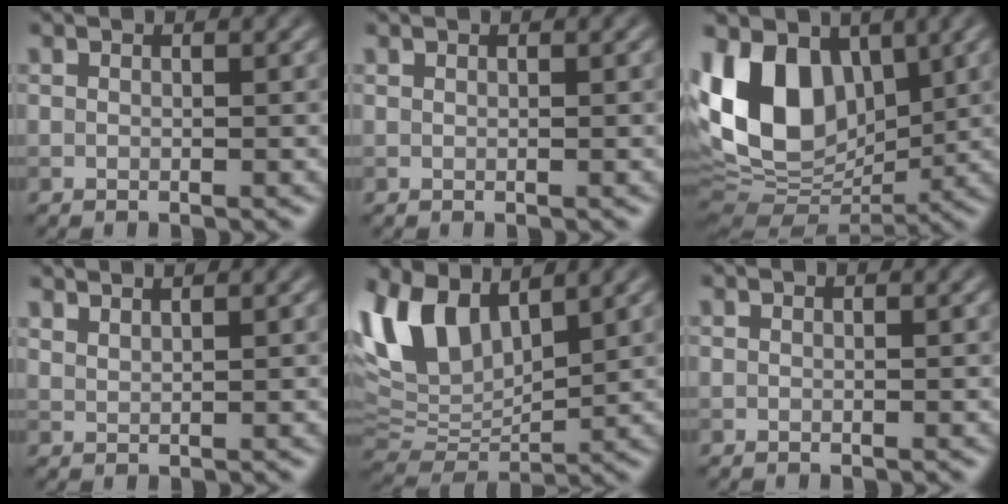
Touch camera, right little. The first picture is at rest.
{"total": 0.0}
{"total": 12.4, "force": [3.2, 8.3, 8.6], "torque": [-0.172, 0.000, 0.048]}
{"total": 2.1, "force": [1.9, 0.5, 0.8], "torque": [0.002, -0.001, 0.019]}
{"total": 8.7, "force": [4.6, 4.7, 5.7], "torque": [-0.135, 0.000, 0.087]}
{"total": 0.0}